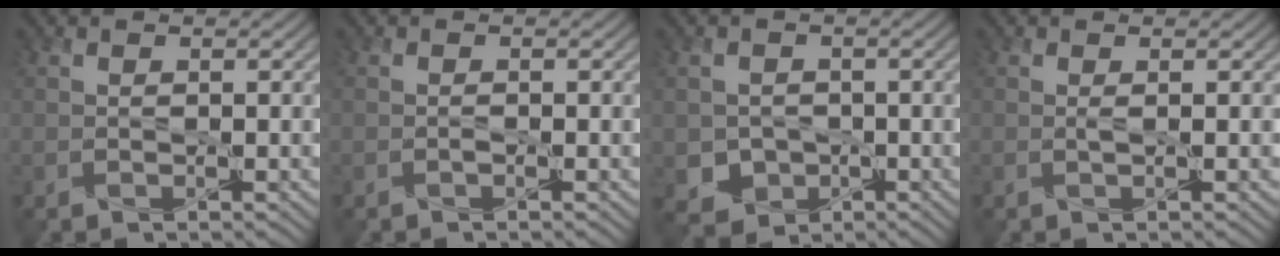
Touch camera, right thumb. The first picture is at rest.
{"total": 0.8, "force": [-0.7, -0.2, 0.2], "torque": [-0.003, 0.000, -0.015]}
{"total": 3.6, "force": [-0.9, 3.3, 1.1], "torque": [-0.037, -0.010, -0.026]}
{"total": 0.7, "force": [-0.3, -0.3, 0.6], "torque": [-0.013, 0.001, -0.006]}